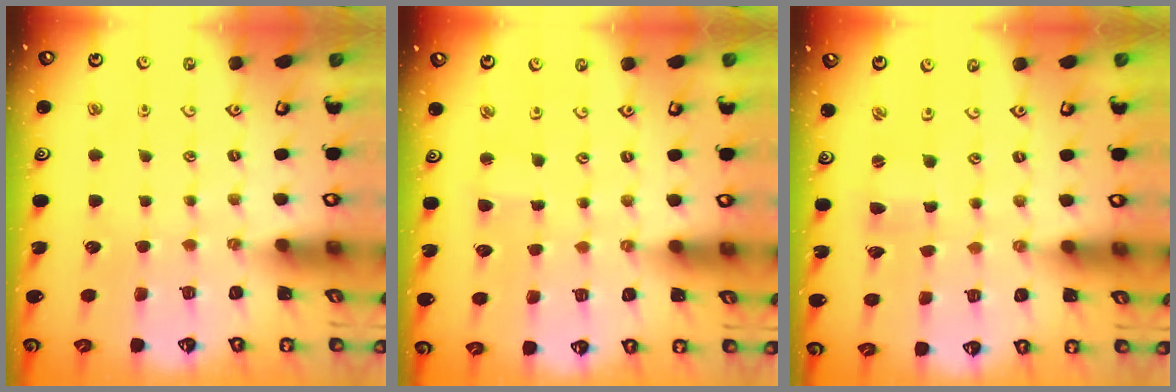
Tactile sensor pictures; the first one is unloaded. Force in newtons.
{"total": 1.9, "press": 1.9, "slide": 0.2}
{"total": 1.0, "press": 1.0, "slide": 0.2}